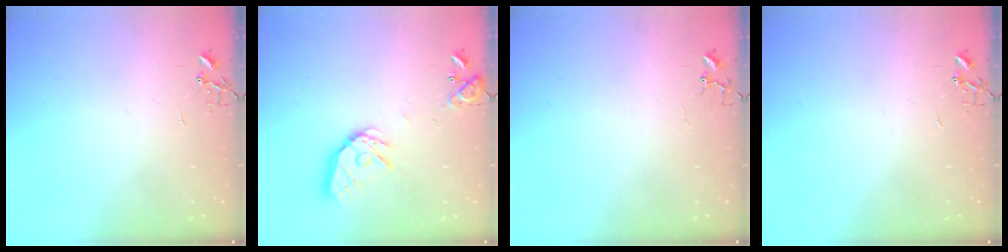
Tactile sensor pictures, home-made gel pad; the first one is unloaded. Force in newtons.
{"total": 15.4, "press": 15.3, "slide": 2.1}
{"total": 3.8, "press": 3.8, "slide": 0.4}
{"total": 0.0}